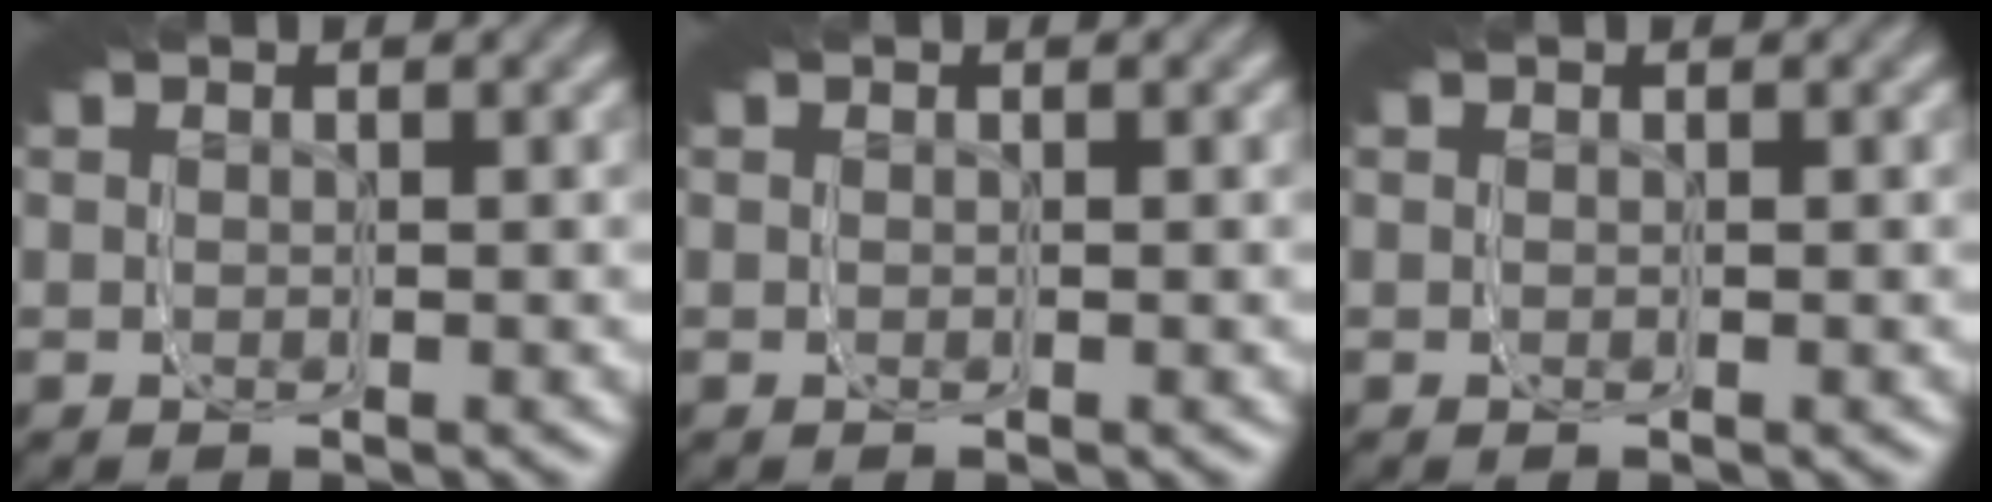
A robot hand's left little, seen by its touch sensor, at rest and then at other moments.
{"total": 0.0}
{"total": 0.0}